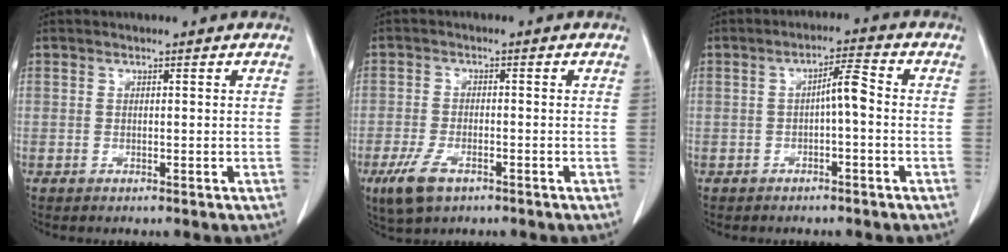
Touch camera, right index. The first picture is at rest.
{"total": 5.5, "force": [-3.2, 2.3, 3.9], "torque": [-0.086, -0.009, -0.054]}
{"total": 3.8, "force": [-0.5, 0.5, 3.7], "torque": [-0.058, 0.013, -0.007]}